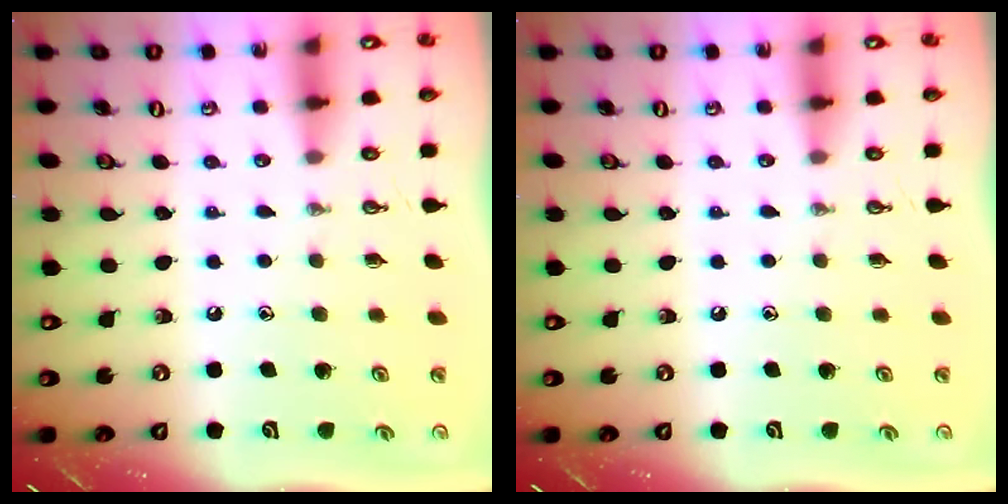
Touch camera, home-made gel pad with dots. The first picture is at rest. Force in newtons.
{"total": 0.0}